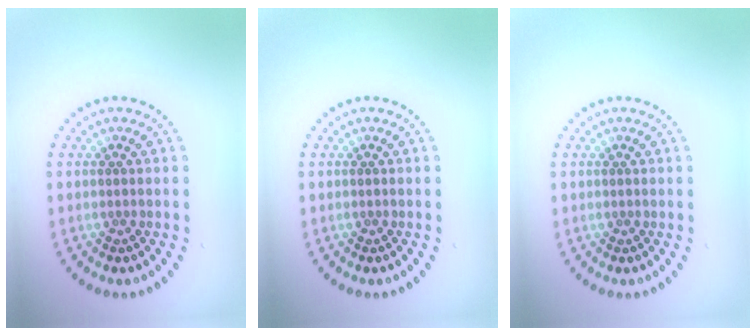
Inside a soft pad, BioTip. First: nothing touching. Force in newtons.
{"total": 0.0}
{"total": 0.0}